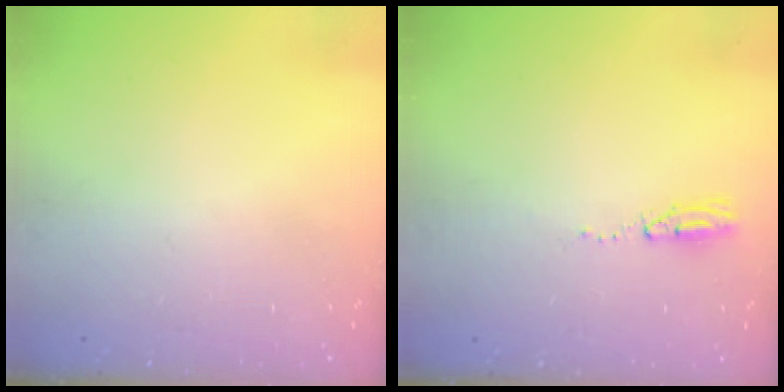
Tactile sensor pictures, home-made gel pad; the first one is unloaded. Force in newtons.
{"total": 14.6, "press": 5.0, "slide": 13.7}